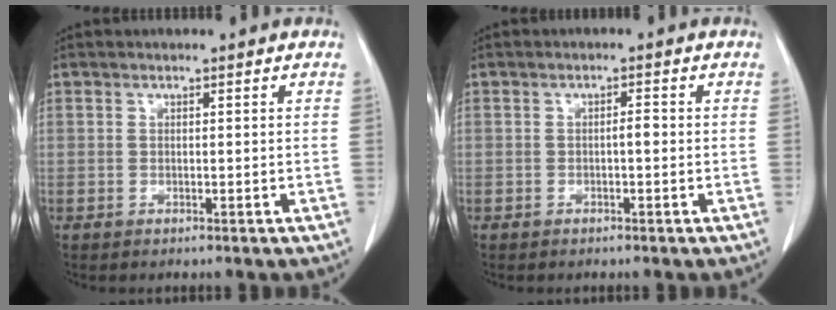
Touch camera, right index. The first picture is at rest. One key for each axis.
{"total": 1.2, "fx": -0.2, "fy": 0.2, "fz": 1.1, "tx": -0.018, "ty": 0.002, "tz": -0.004}